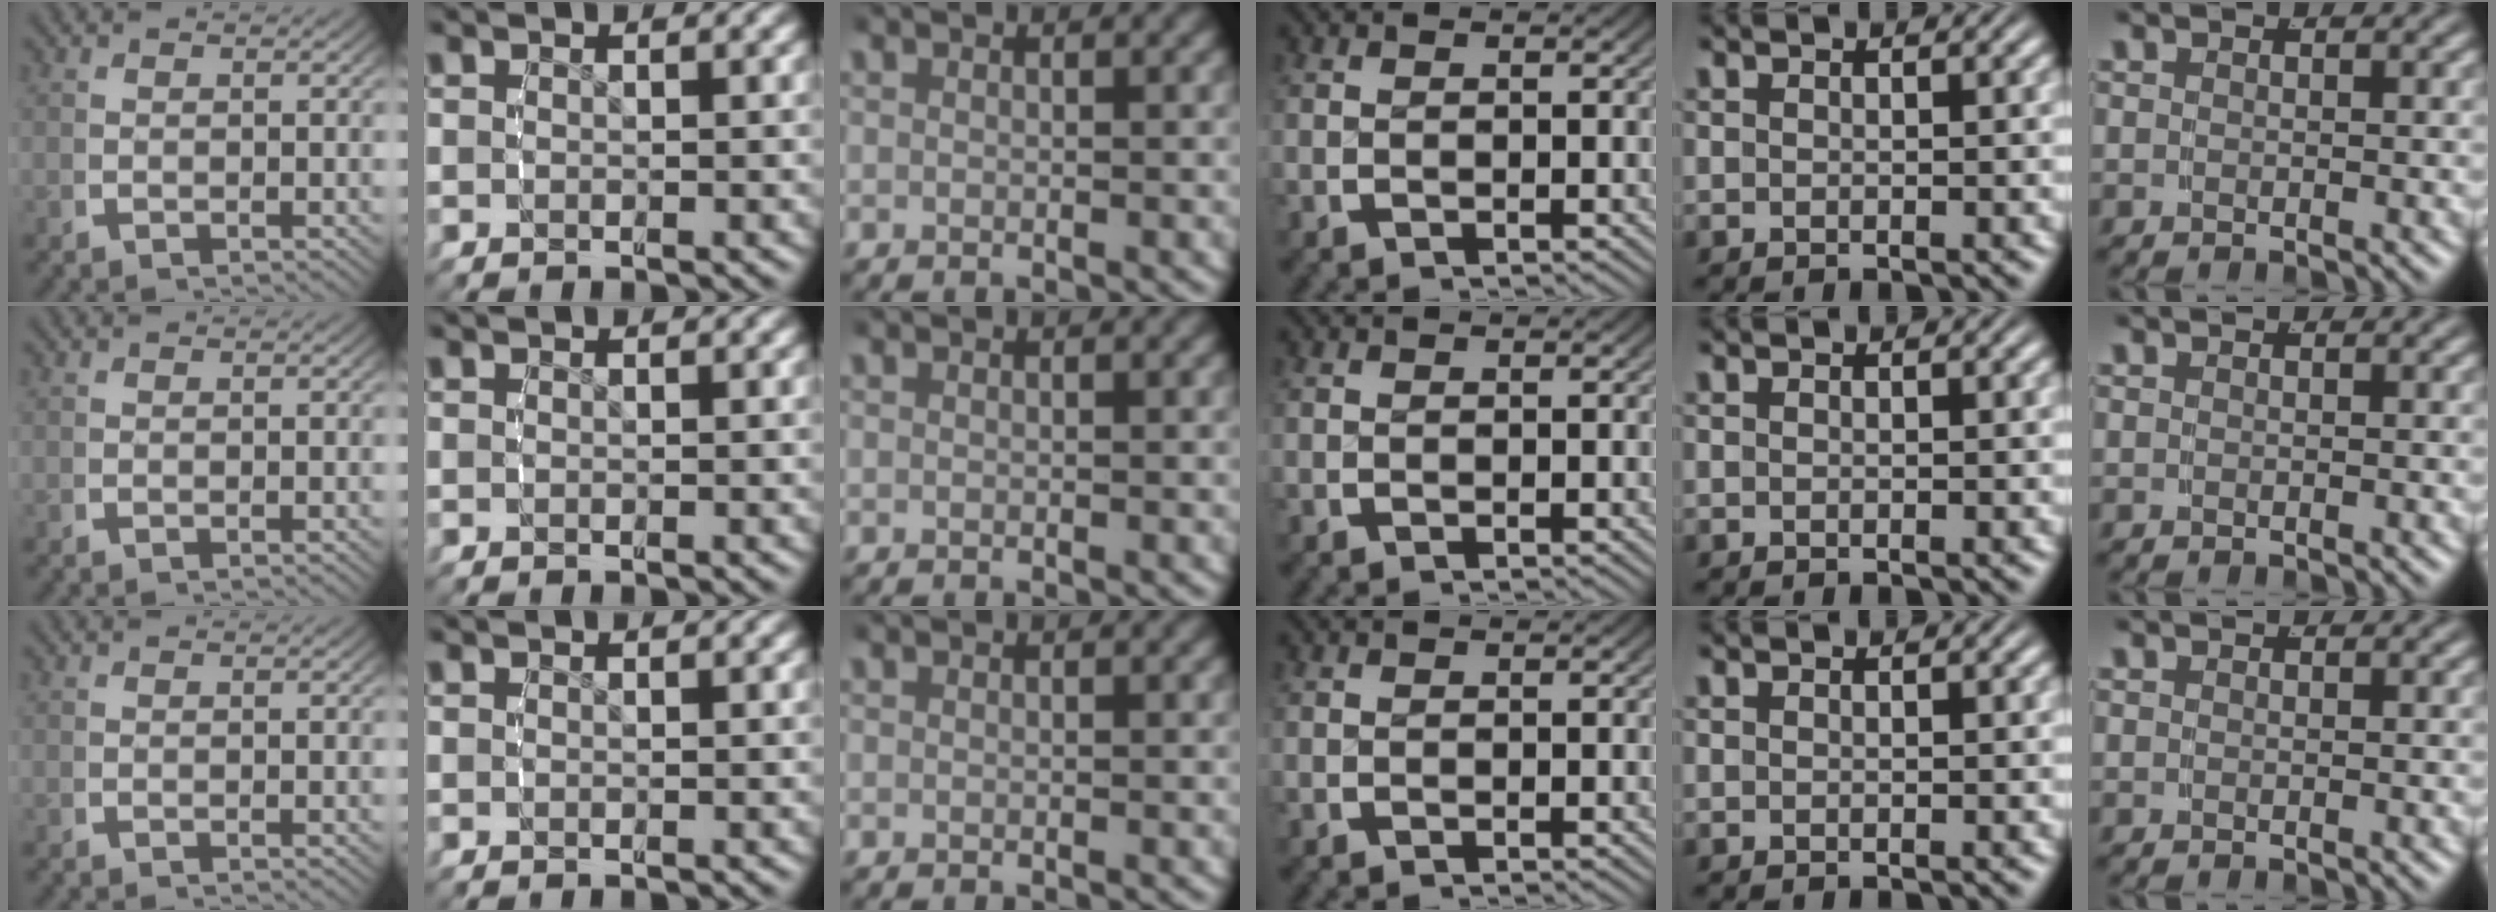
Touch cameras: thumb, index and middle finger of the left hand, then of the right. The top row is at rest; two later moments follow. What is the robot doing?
{"motion": "reach", "object": "shorts"}